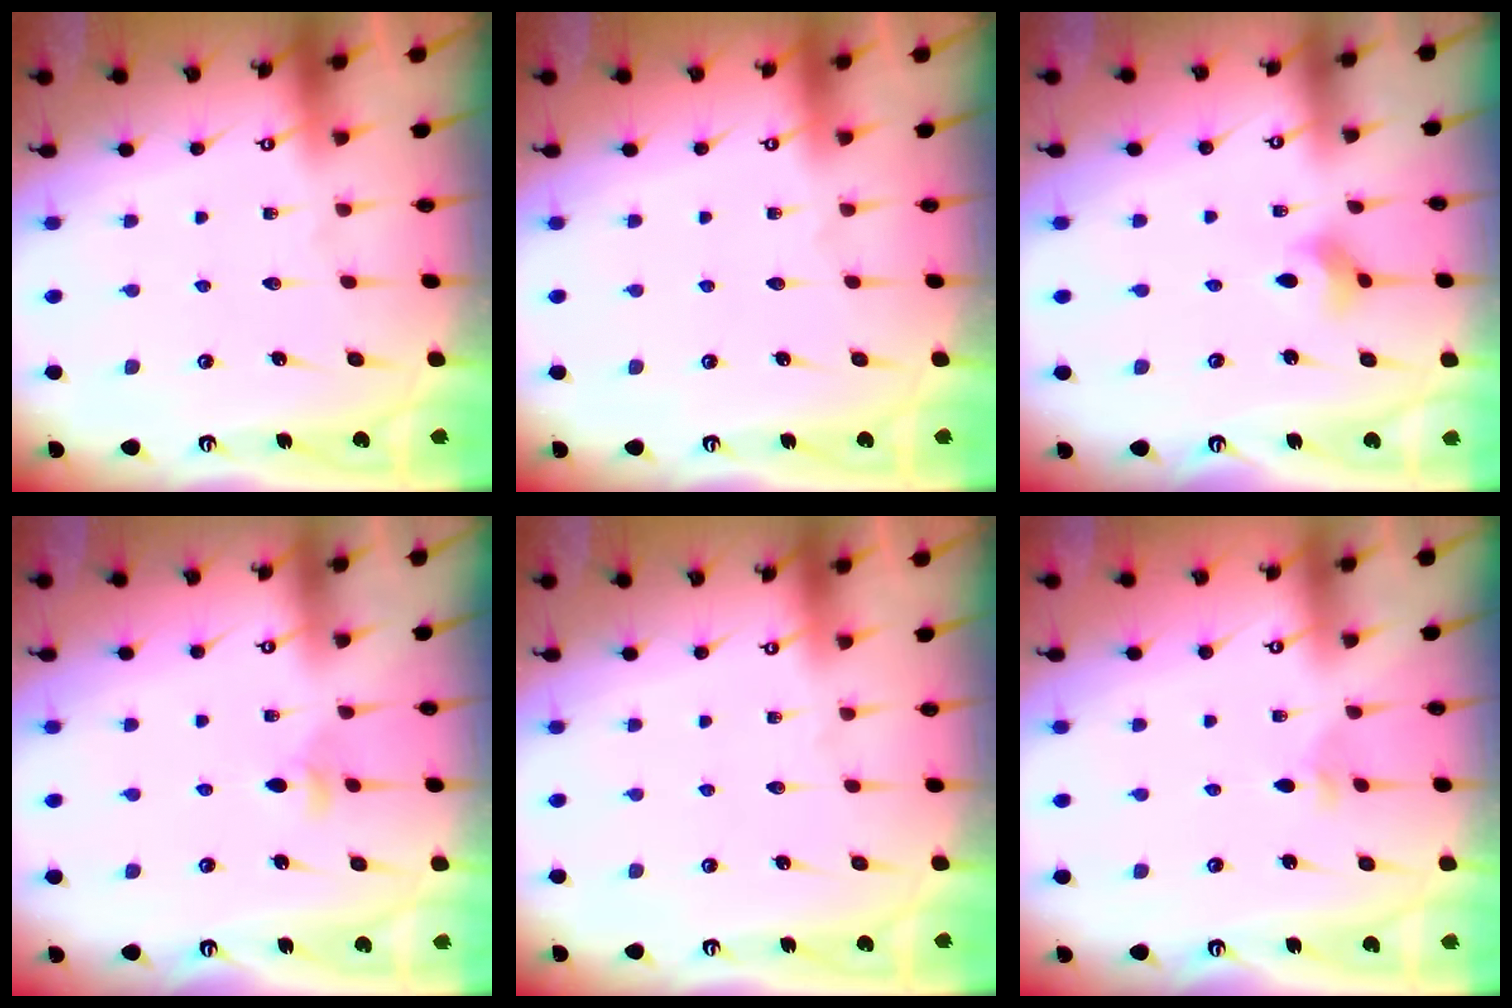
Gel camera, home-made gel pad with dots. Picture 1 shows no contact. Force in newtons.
{"total": 0.0}
{"total": 3.6, "press": 3.6, "slide": 0.6}
{"total": 3.8, "press": 3.7, "slide": 0.8}
{"total": 0.0}
{"total": 2.0, "press": 2.0, "slide": 0.5}